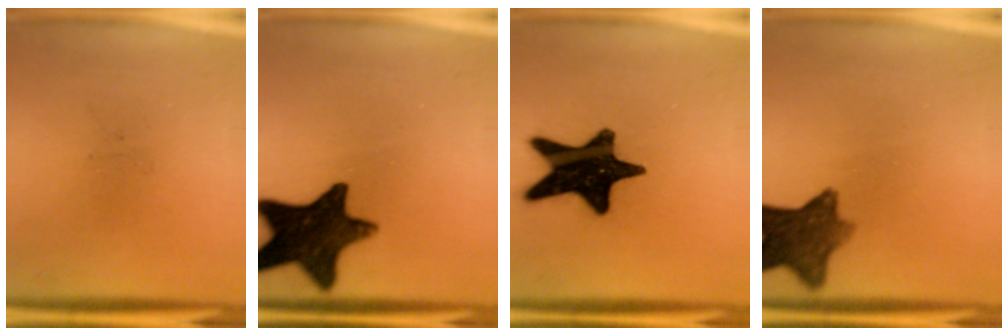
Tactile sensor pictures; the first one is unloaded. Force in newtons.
{"total": 15.8}
{"total": 19.1}
{"total": 9.3}